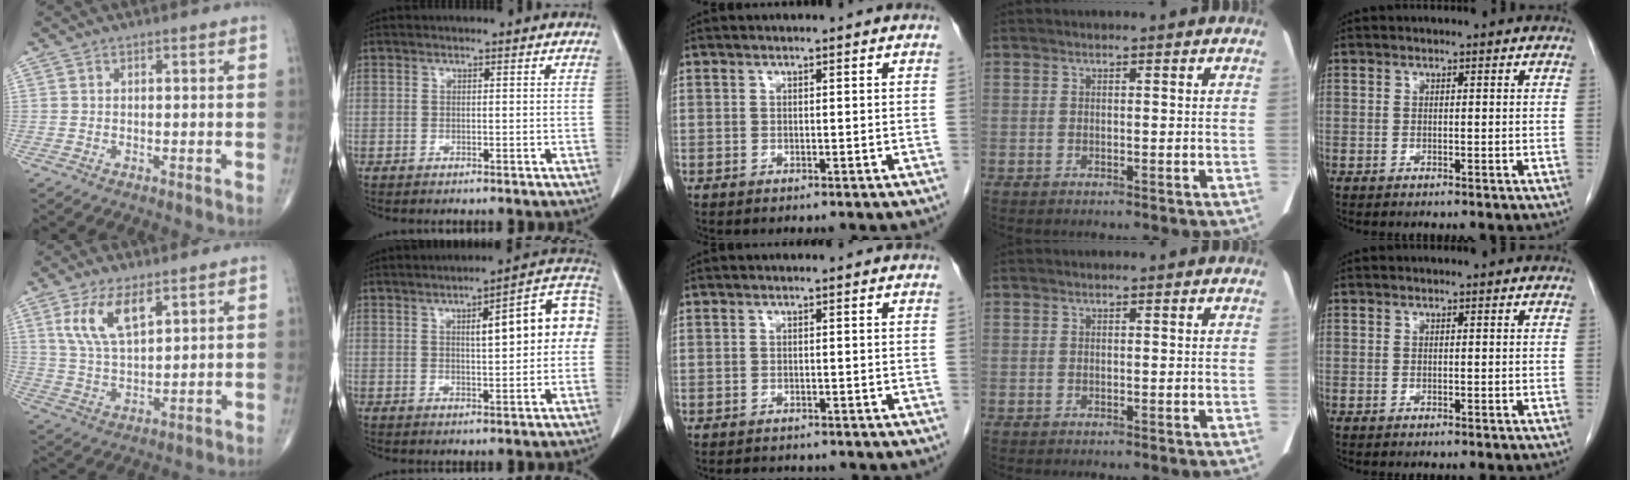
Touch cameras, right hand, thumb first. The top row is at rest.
{"thumb": {"total": 9.7, "force": [4.9, 4.1, 7.3], "torque": [-0.135, -0.020, 0.103]}, "index": {"total": 11.2, "force": [1.5, 2.5, 10.8], "torque": [-0.140, 0.039, 0.019]}, "middle": {"total": 4.6, "force": [-4.2, 1.3, 1.5], "torque": [-0.023, -0.002, -0.050]}}